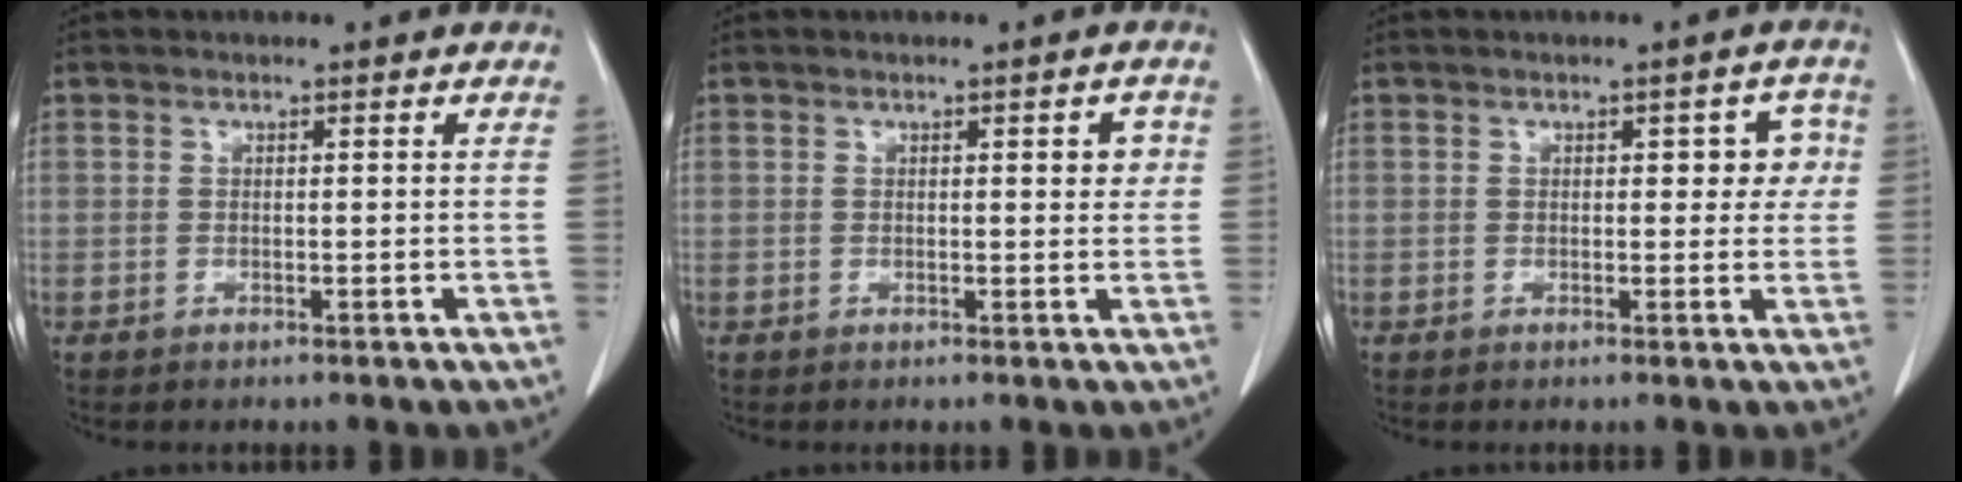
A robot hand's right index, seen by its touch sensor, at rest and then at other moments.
{"total": 2.3, "force": [0.6, 0.8, 2.1], "torque": [-0.021, 0.001, 0.006]}
{"total": 3.9, "force": [0.8, 2.1, 3.2], "torque": [-0.025, 0.018, 0.008]}